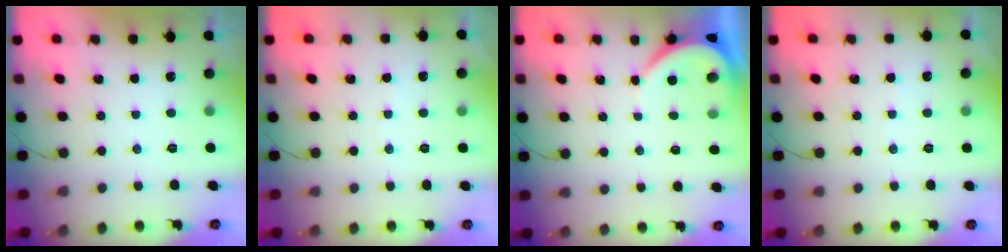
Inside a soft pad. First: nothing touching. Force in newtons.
{"total": 1.8, "press": 1.7, "slide": 0.2}
{"total": 3.9, "press": 3.9, "slide": 0.6}
{"total": 1.8, "press": 1.7, "slide": 0.2}